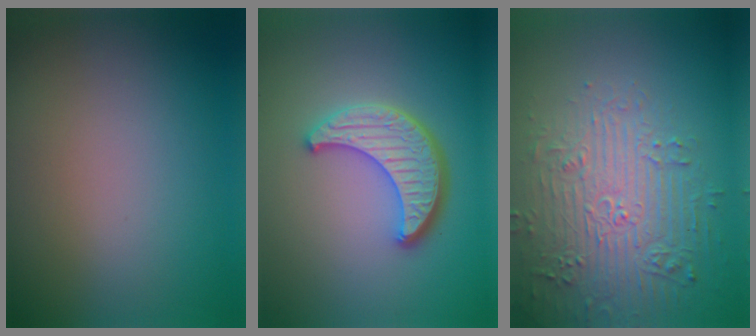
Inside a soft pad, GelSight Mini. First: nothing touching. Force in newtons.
{"total": 4.6, "press": 3.9, "slide": 2.5}
{"total": 5.2, "press": 5.1, "slide": 1.3}